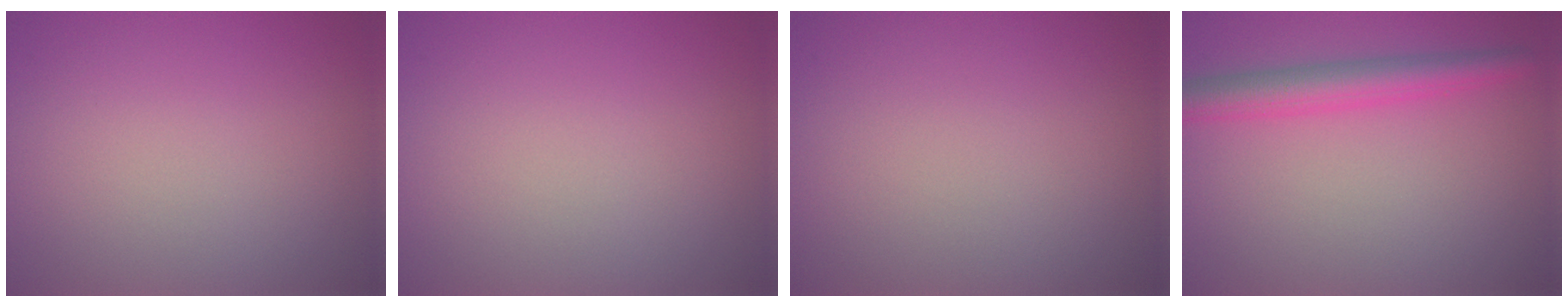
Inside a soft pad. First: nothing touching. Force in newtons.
{"total": 0.0}
{"total": 0.0}
{"total": 3.9, "press": 3.9, "slide": 0.2}